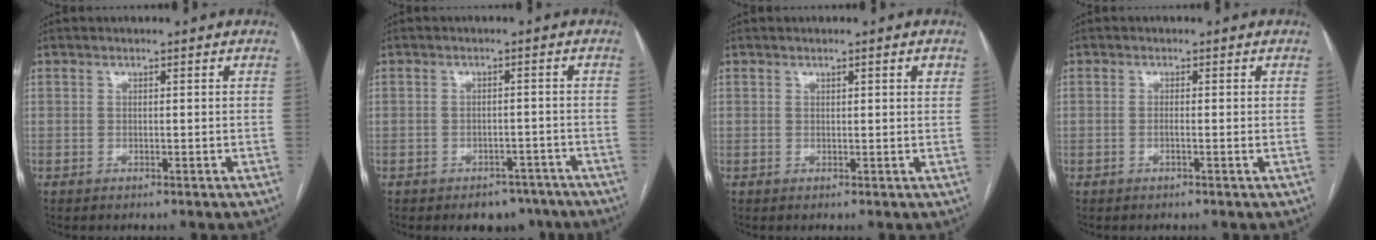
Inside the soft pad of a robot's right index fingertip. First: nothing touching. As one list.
[{"total": 5.4, "force": [-4.2, 3.1, 1.2], "torque": [0.003, 0.015, -0.054]}, {"total": 1.8, "force": [0.9, 0.1, 1.6], "torque": [-0.022, 0.000, 0.012]}, {"total": 1.0, "force": [-0.3, -0.1, 0.9], "torque": [-0.017, 0.000, -0.004]}]